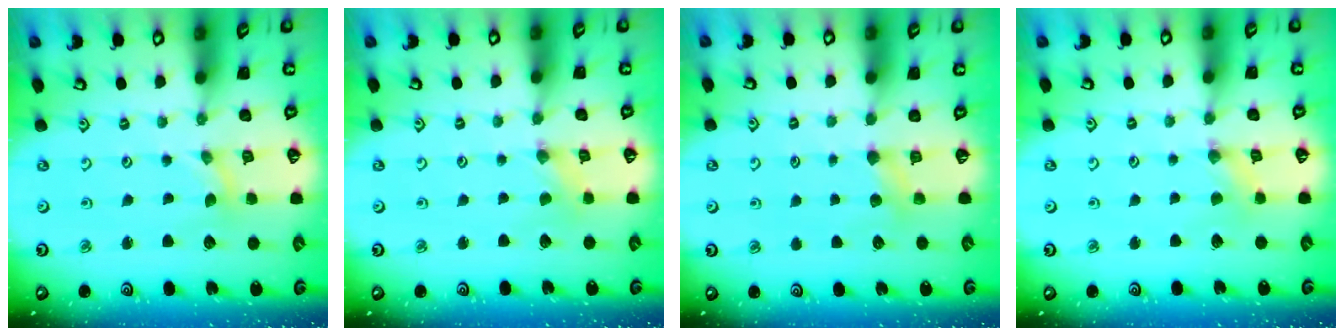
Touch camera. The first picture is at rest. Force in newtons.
{"total": 0.0}
{"total": 3.4, "press": 3.3, "slide": 0.4}
{"total": 0.8, "press": 0.7, "slide": 0.2}